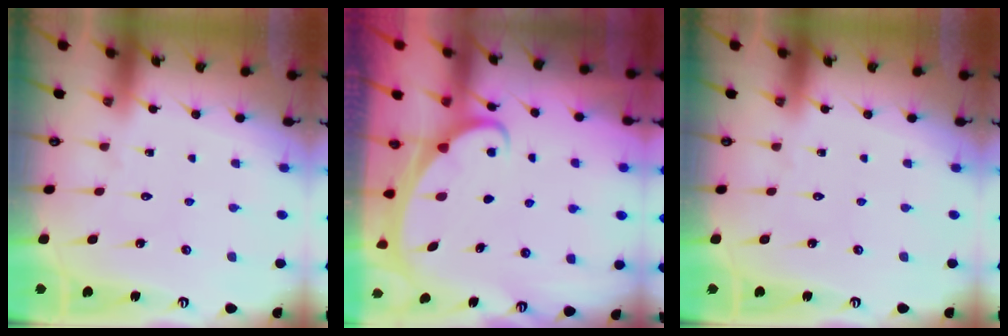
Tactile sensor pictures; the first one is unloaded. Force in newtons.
{"total": 2.1, "press": 2.0, "slide": 0.3}
{"total": 0.0}